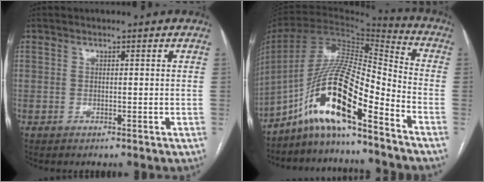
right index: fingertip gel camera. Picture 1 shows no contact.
{"total": 15.5, "force": [-9.8, 1.7, 11.9], "torque": [-0.225, 0.012, -0.177]}